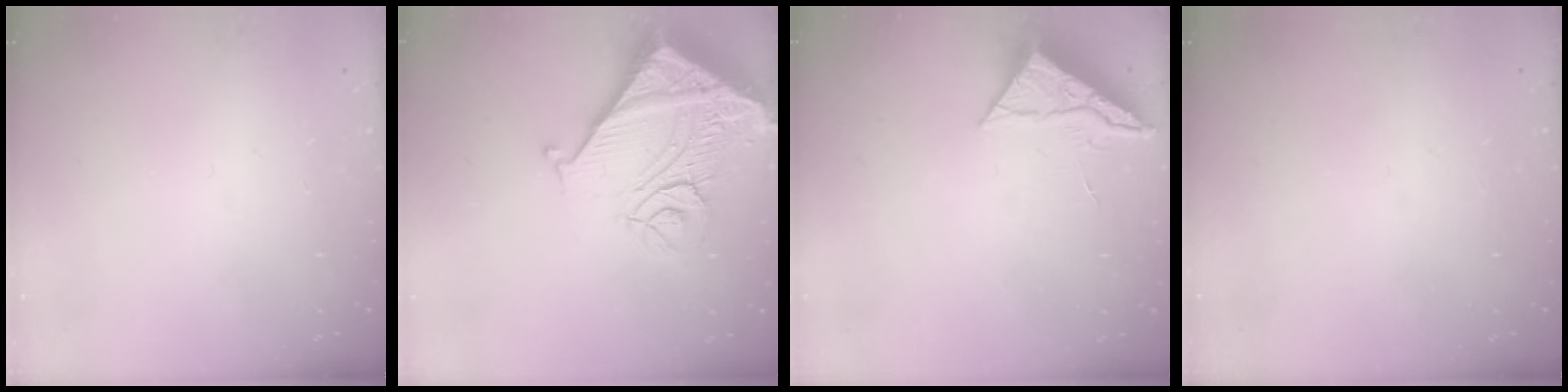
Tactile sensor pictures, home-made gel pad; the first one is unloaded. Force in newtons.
{"total": 20.9, "press": 20.7, "slide": 2.6}
{"total": 6.6, "press": 6.6, "slide": 0.3}
{"total": 0.0}